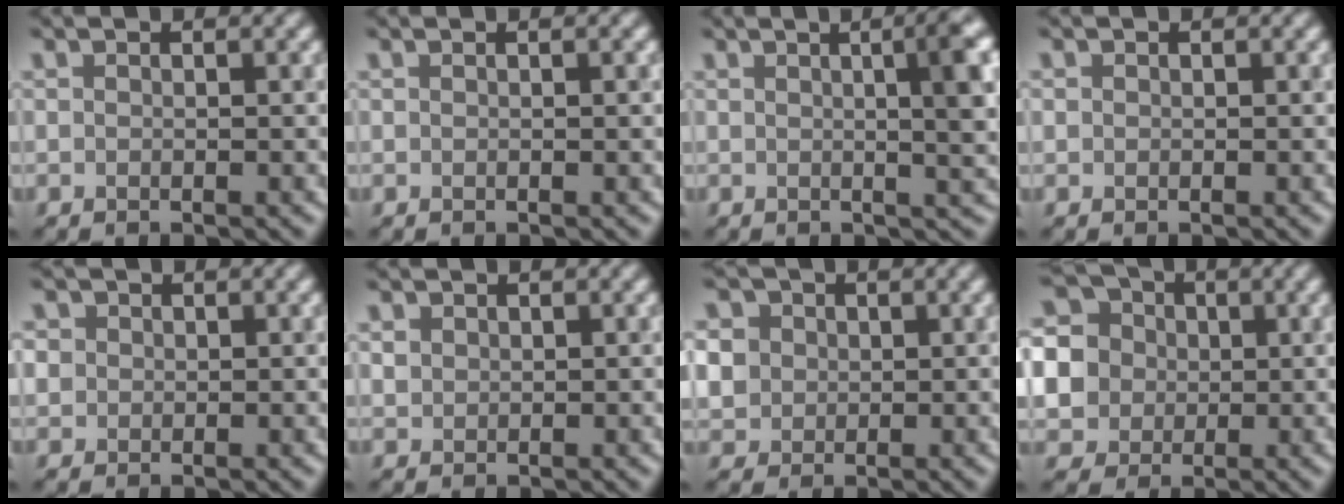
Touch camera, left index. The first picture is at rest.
{"total": 0.6, "force": [0.2, 0.1, 0.5], "torque": [-0.009, -0.002, 0.004]}
{"total": 6.9, "force": [0.9, 2.1, 6.5], "torque": [-0.050, 0.016, 0.007]}
{"total": 0.0}
{"total": 3.2, "force": [1.1, 2.8, 1.1], "torque": [-0.011, 0.023, -0.004]}
{"total": 0.7, "force": [0.2, 0.6, 0.1], "torque": [0.000, -0.001, 0.007]}
{"total": 6.0, "force": [0.8, 5.6, 2.2], "torque": [-0.063, 0.030, -0.003]}
{"total": 9.5, "force": [0.0, 9.0, 3.0], "torque": [-0.103, 0.016, -0.019]}